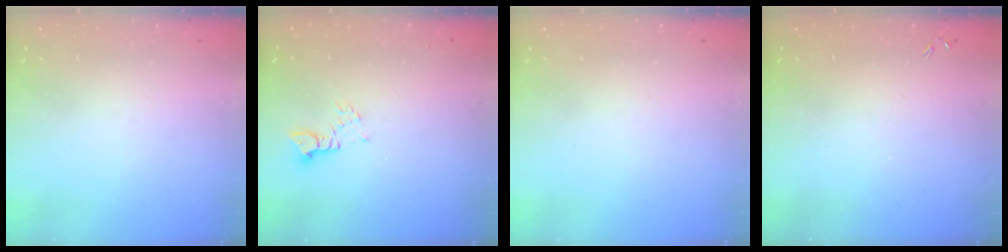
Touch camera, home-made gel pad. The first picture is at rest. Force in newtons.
{"total": 2.5, "press": 2.5, "slide": 0.1}
{"total": 0.0}
{"total": 0.0}